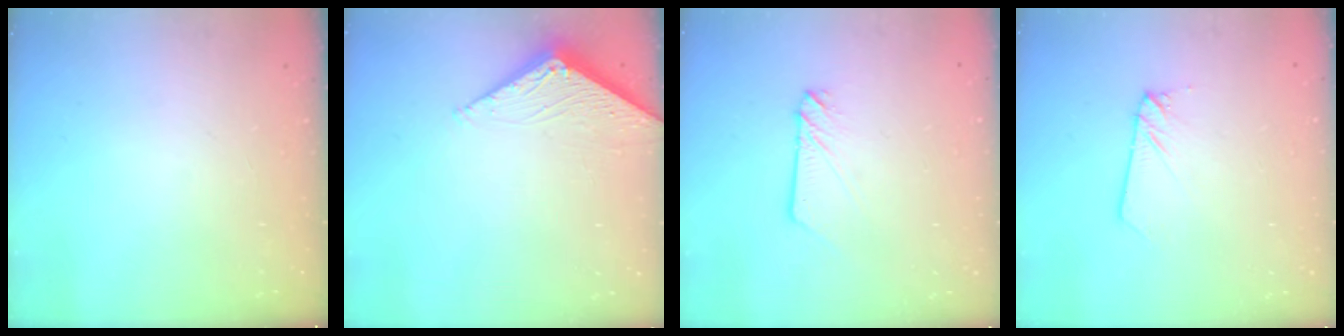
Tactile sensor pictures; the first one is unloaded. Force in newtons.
{"total": 2.8, "press": 2.8, "slide": 0.3}
{"total": 3.0, "press": 3.0, "slide": 0.2}
{"total": 2.3, "press": 2.3, "slide": 0.1}